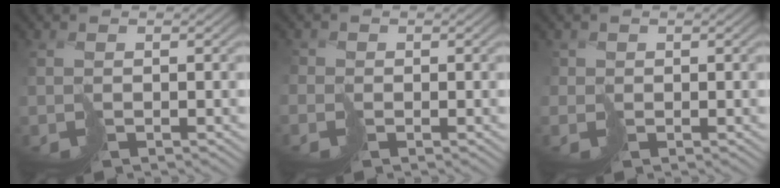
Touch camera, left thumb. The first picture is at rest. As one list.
[{"total": 1.2, "force": [-0.4, 0.6, -1.0], "torque": [0.029, 0.002, -0.018]}, {"total": 1.3, "force": [0.5, 0.8, -0.9], "torque": [0.018, 0.001, 0.005]}]